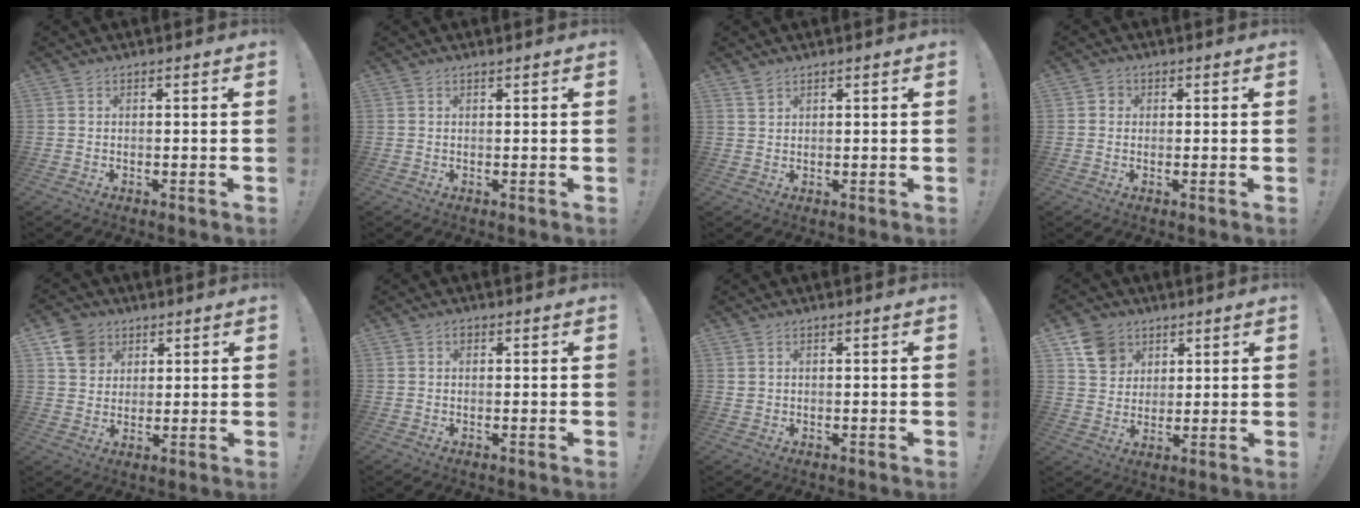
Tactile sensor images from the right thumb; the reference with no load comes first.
{"total": 0.5, "force": [0.5, -0.1, 0.0], "torque": [0.003, -0.002, 0.009]}
{"total": 1.9, "force": [1.5, 0.8, 0.7], "torque": [-0.010, -0.008, 0.029]}
{"total": 1.8, "force": [-0.1, 1.7, 0.7], "torque": [-0.006, 0.004, -0.003]}
{"total": 8.5, "force": [4.3, 6.9, 2.3], "torque": [-0.032, -0.019, 0.088]}
{"total": 0.8, "force": [0.1, 0.6, 0.5], "torque": [-0.003, 0.000, 0.001]}
{"total": 0.9, "force": [0.5, 0.8, 0.2], "torque": [-0.010, 0.005, 0.011]}
{"total": 10.0, "force": [5.3, 8.0, 2.8], "torque": [-0.039, -0.025, 0.108]}